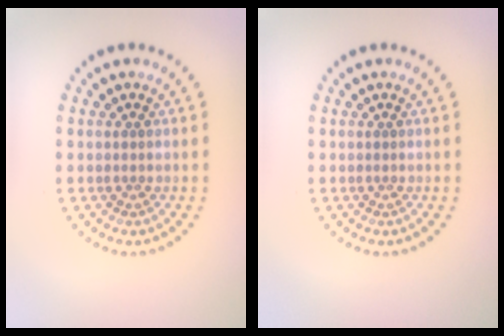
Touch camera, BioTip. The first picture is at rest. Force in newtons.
{"total": 0.0}